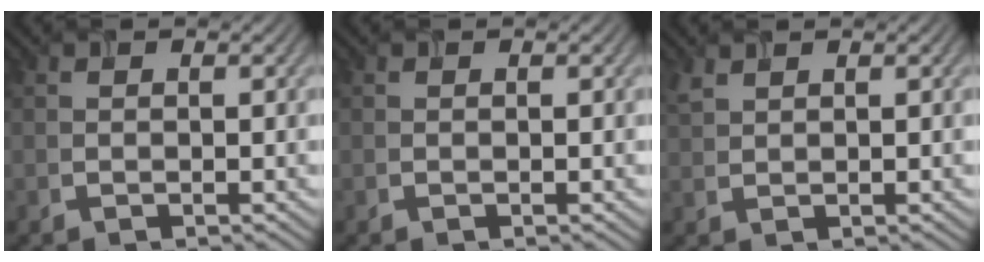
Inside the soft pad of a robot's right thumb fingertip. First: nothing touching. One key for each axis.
{"total": 0.0}
{"total": 1.7, "fx": 1.3, "fy": 0.6, "fz": 0.8, "tx": -0.028, "ty": 0.003, "tz": 0.034}